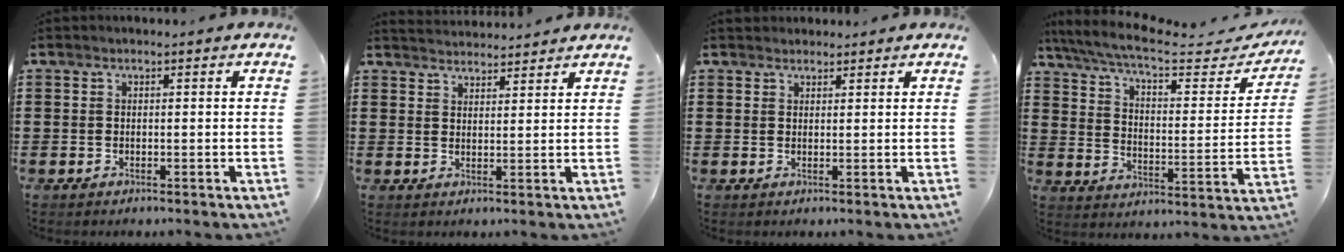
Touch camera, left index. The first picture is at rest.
{"total": 2.7, "force": [2.7, 0.0, -0.4], "torque": [-0.001, -0.008, 0.053]}
{"total": 1.5, "force": [1.4, 0.5, -0.1], "torque": [-0.002, 0.002, 0.029]}
{"total": 7.9, "force": [6.5, 1.0, 4.3], "torque": [-0.112, -0.037, 0.109]}